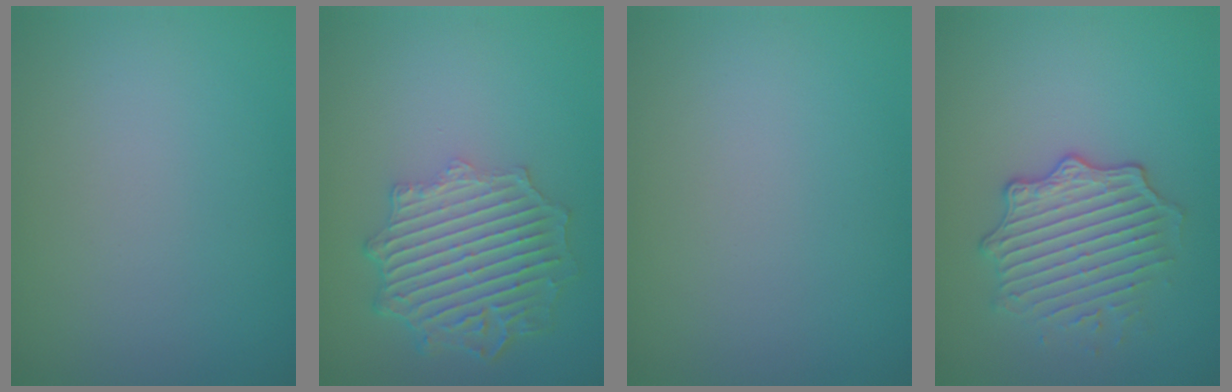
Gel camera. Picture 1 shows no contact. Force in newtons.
{"total": 6.4, "press": 4.9, "slide": 4.0}
{"total": 0.0}
{"total": 4.1, "press": 3.4, "slide": 2.3}